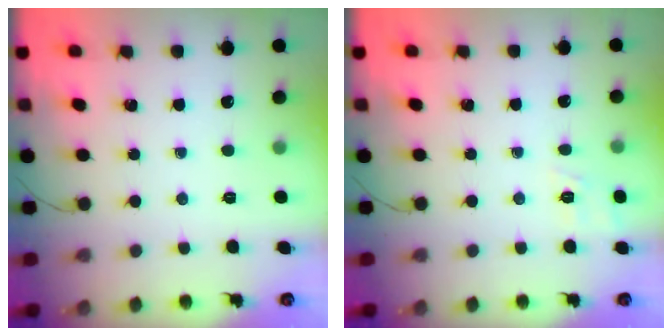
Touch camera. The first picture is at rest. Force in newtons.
{"total": 2.8, "press": 2.2, "slide": 1.7}